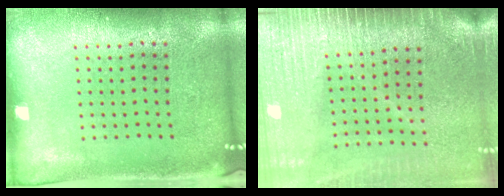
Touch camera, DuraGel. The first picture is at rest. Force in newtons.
{"total": 3.7, "press": 3.1, "slide": 1.9}